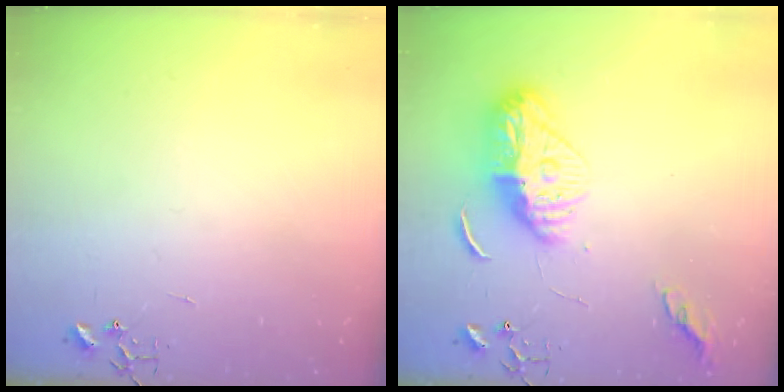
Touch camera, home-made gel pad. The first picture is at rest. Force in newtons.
{"total": 14.0, "press": 13.9, "slide": 1.4}